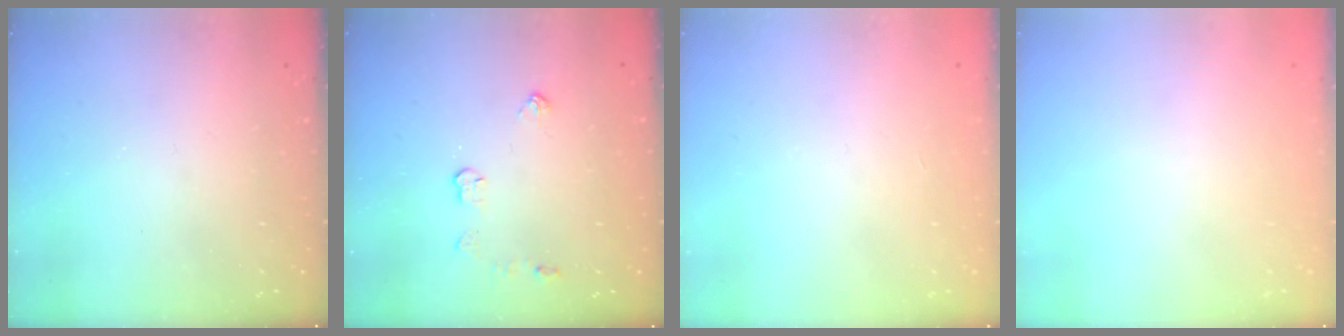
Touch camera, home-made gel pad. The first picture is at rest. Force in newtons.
{"total": 3.7, "press": 3.6, "slide": 0.5}
{"total": 0.0}
{"total": 0.0}